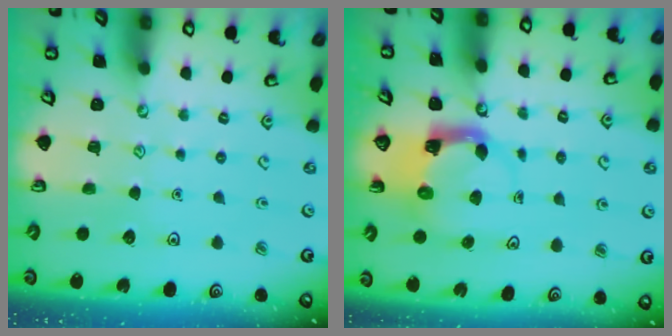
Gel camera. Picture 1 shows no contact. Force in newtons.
{"total": 4.0, "press": 3.9, "slide": 0.6}